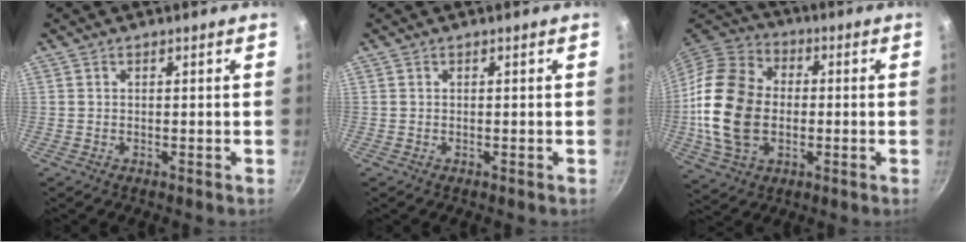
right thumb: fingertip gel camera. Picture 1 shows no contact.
{"total": 0.0}
{"total": 19.7, "force": [-1.6, 14.1, 13.8], "torque": [-0.251, 0.023, -0.032]}